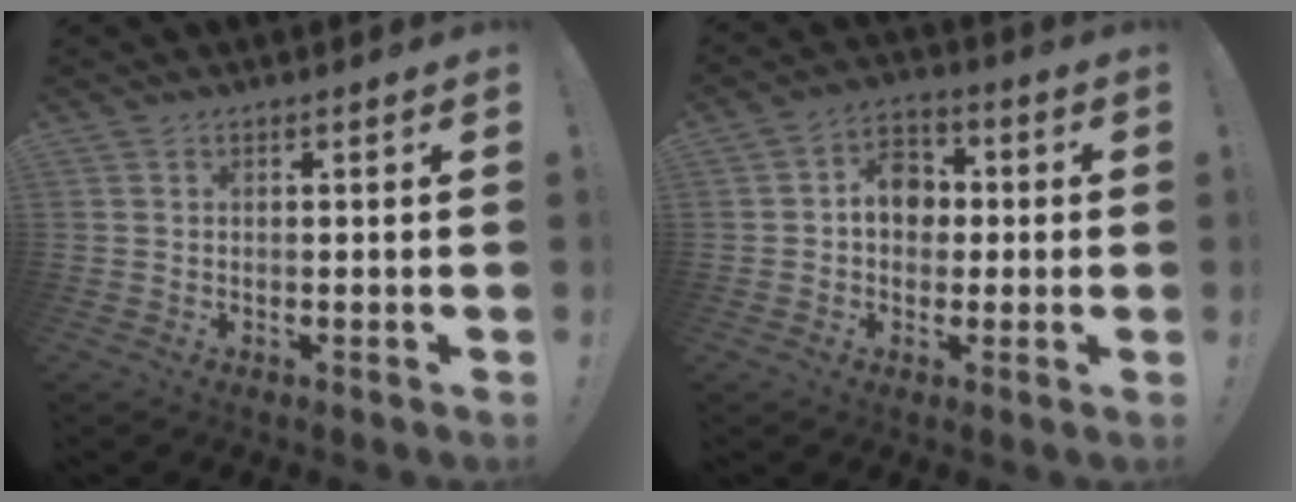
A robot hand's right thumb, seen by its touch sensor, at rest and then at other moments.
{"total": 9.6, "force": [0.6, 7.8, 5.4], "torque": [-0.078, 0.013, 0.017]}